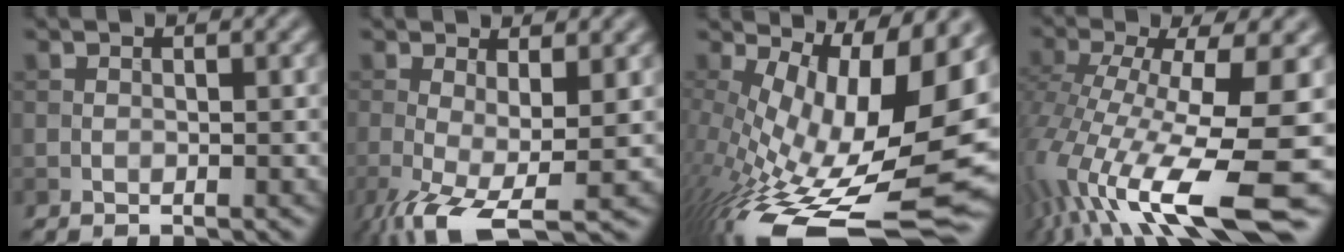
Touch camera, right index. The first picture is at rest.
{"total": 6.4, "force": [-2.4, 1.7, 5.7], "torque": [-0.117, -0.022, -0.042]}
{"total": 16.8, "force": [-1.5, 5.8, 15.7], "torque": [-0.259, -0.020, -0.009]}
{"total": 15.5, "force": [-5.5, 5.0, 13.6], "torque": [-0.270, -0.025, -0.084]}